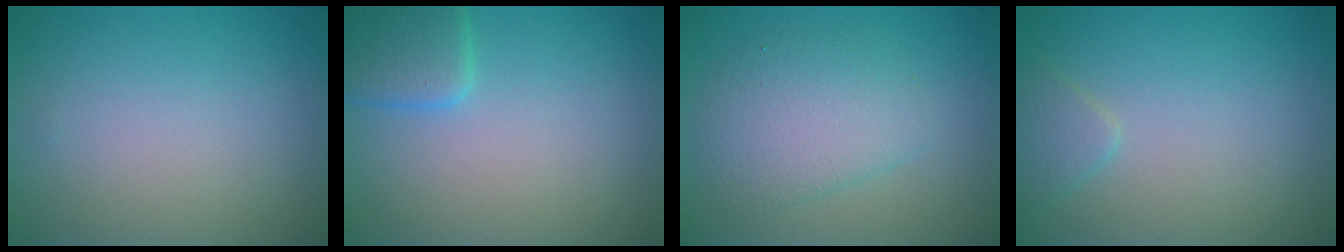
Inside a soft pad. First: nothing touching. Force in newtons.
{"total": 3.2, "press": 3.1, "slide": 0.2}
{"total": 4.5, "press": 4.5, "slide": 0.1}
{"total": 1.4, "press": 1.4, "slide": 0.1}